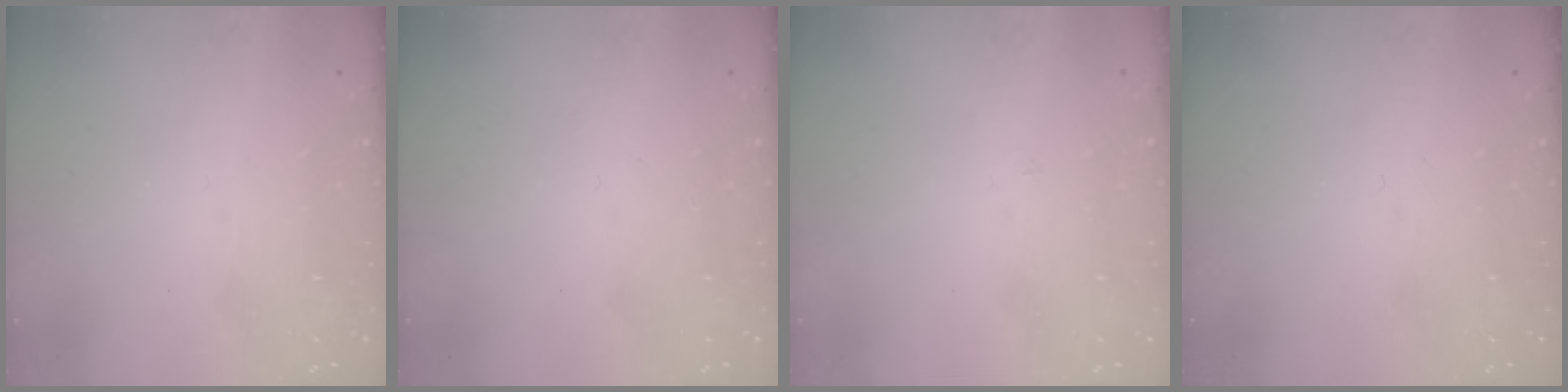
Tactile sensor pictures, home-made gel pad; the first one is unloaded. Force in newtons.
{"total": 1.6, "press": 1.6, "slide": 0.1}
{"total": 2.2, "press": 2.2, "slide": 0.3}
{"total": 0.0}